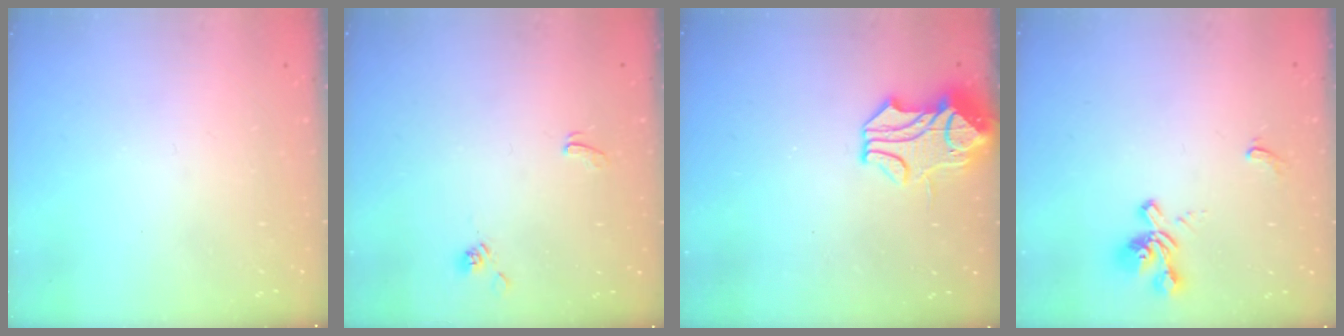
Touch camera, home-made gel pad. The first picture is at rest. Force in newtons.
{"total": 1.4, "press": 1.4, "slide": 0.4}
{"total": 2.1, "press": 1.5, "slide": 1.5}
{"total": 1.4, "press": 0.8, "slide": 1.2}